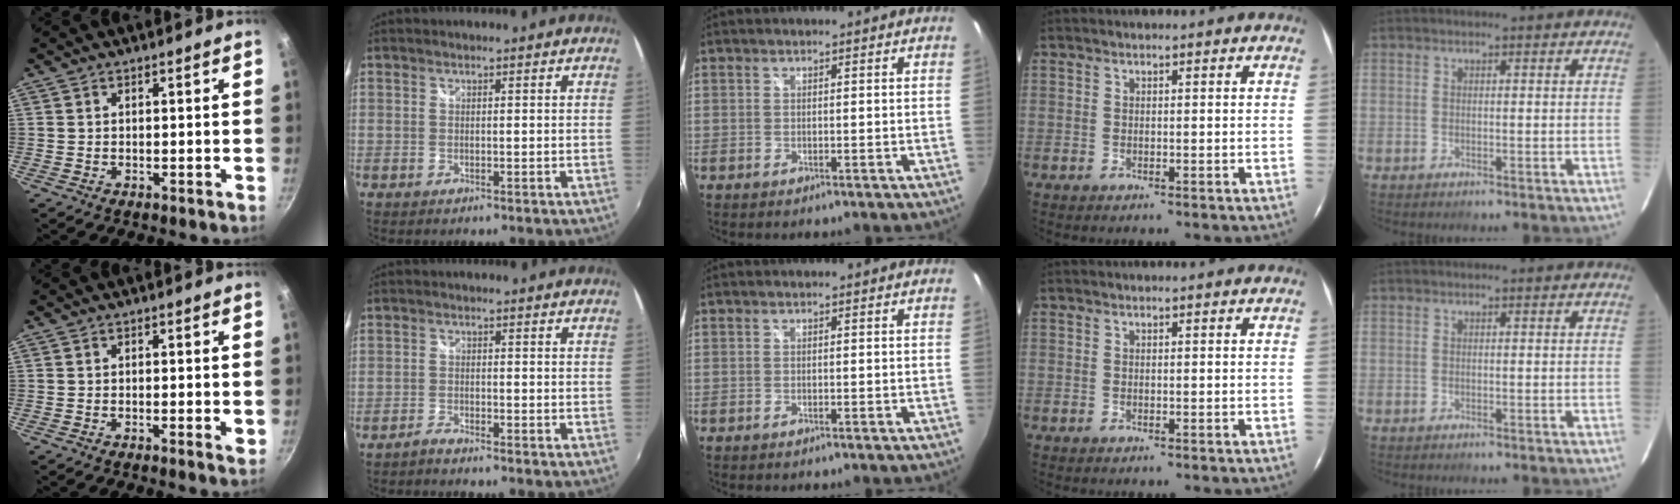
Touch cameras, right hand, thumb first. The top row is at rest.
{"thumb": {"total": 1.9, "force": [-0.2, 0.5, 1.8], "torque": [-0.026, -0.003, -0.004]}, "index": {"total": 1.7, "force": [-1.7, 0.0, 0.4], "torque": [-0.018, -0.003, -0.037]}}